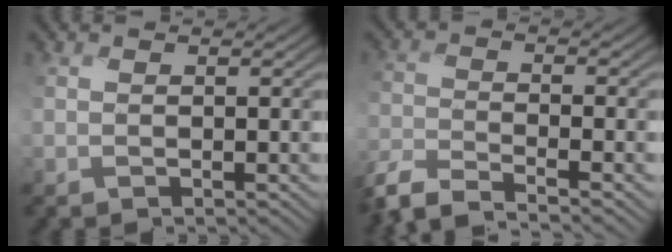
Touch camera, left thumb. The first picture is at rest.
{"total": 6.8, "force": [-5.9, 1.2, 3.1], "torque": [-0.065, -0.012, -0.124]}